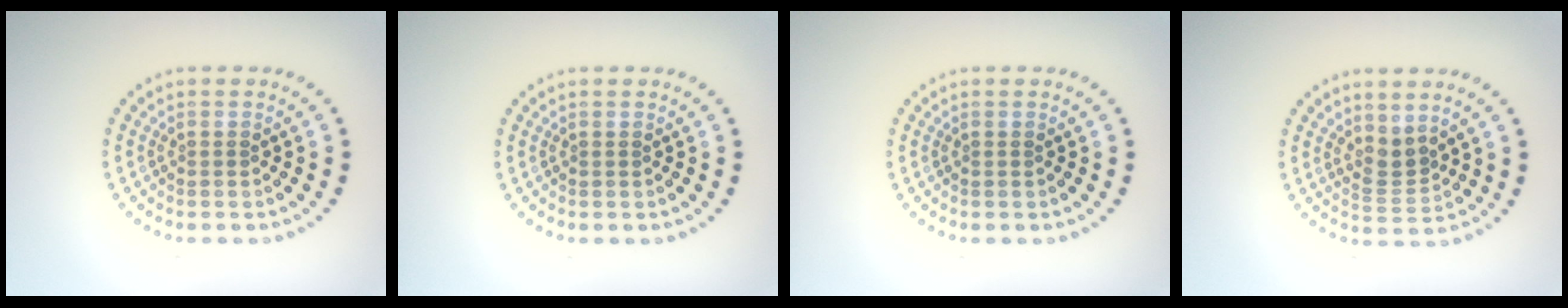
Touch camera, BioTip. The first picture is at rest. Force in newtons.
{"total": 0.0}
{"total": 0.0}
{"total": 2.2, "press": 1.6, "slide": 1.6}